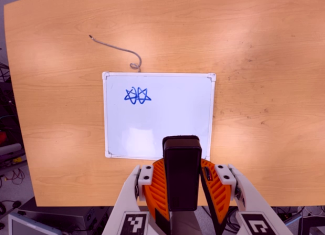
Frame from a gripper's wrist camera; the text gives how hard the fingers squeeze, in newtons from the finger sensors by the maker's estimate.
{"total": 6.6, "left": 5.8, "right": 7.4}